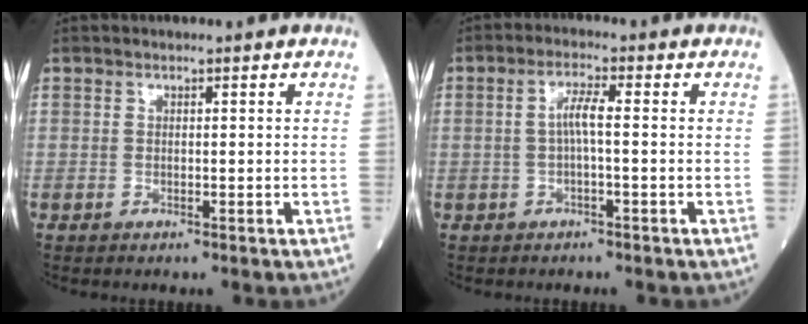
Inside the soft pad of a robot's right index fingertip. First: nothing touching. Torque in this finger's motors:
{"motor_torque": [-0.05, 0.08, 0.05, 0.01]}